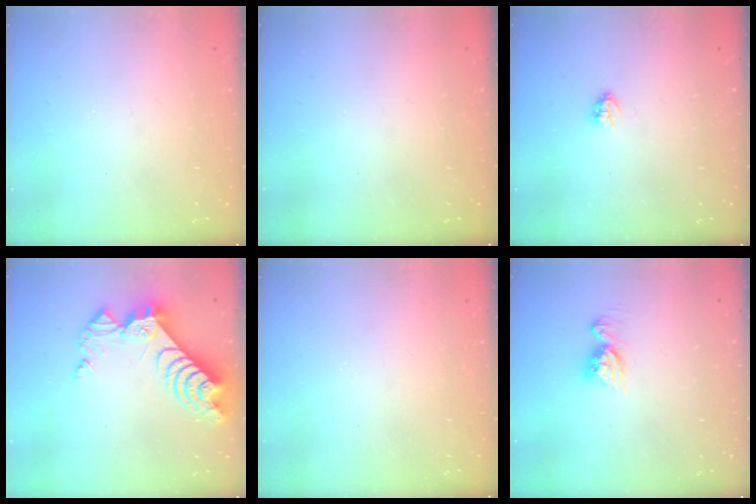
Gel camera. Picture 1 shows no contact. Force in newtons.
{"total": 3.1, "press": 3.0, "slide": 0.4}
{"total": 2.9, "press": 2.9, "slide": 0.3}
{"total": 12.7, "press": 12.6, "slide": 1.1}
{"total": 0.6, "press": 0.4, "slide": 0.4}
{"total": 8.4, "press": 8.4, "slide": 0.6}